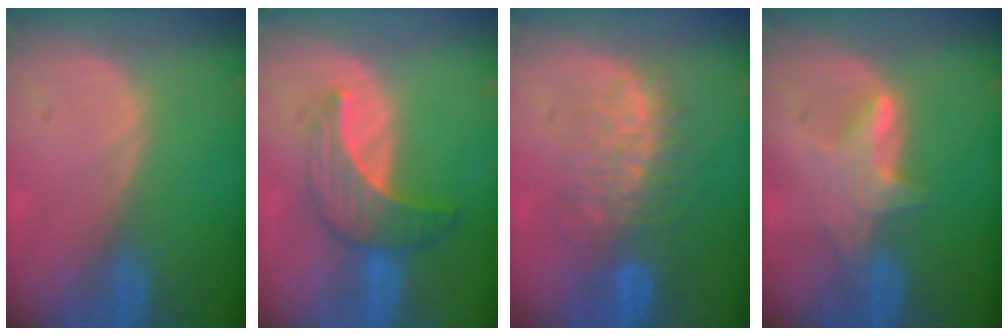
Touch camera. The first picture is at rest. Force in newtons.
{"total": 7.3, "press": 6.6, "slide": 3.1}
{"total": 10.0, "press": 8.6, "slide": 5.2}
{"total": 4.3, "press": 4.3, "slide": 0.4}